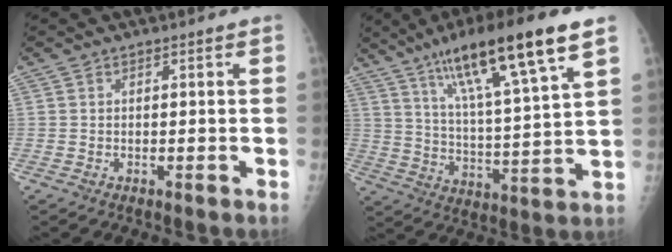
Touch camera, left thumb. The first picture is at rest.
{"total": 19.5, "force": [11.3, 2.5, 15.6], "torque": [-0.254, -0.034, 0.195]}